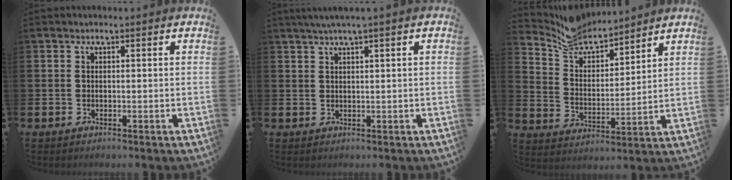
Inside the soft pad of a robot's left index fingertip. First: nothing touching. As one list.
[{"total": 2.3, "force": [1.6, -0.4, 1.5], "torque": [-0.039, 0.005, 0.031]}, {"total": 7.9, "force": [7.5, 2.3, 1.3], "torque": [-0.071, -0.049, 0.137]}]